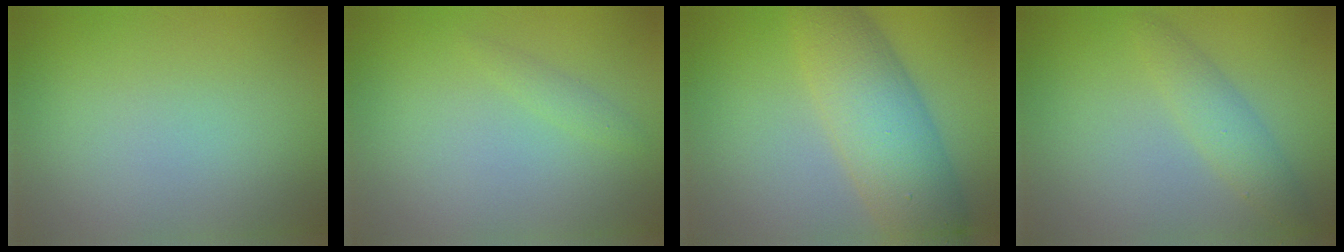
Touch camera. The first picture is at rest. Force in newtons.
{"total": 0.8, "press": 0.8, "slide": 0.1}
{"total": 7.7, "press": 7.7, "slide": 0.1}
{"total": 2.4, "press": 2.4, "slide": 0.1}